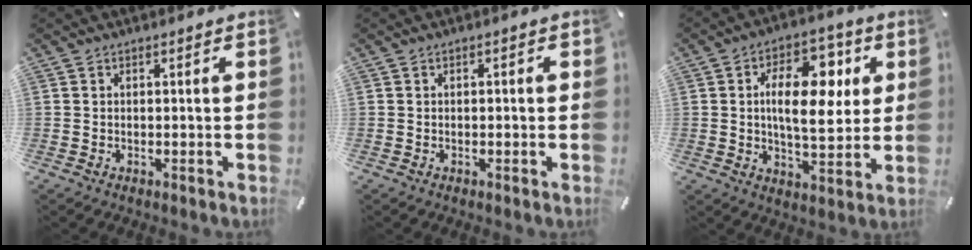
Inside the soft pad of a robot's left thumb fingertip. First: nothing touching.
{"total": 0.8, "force": [-0.2, 0.4, 0.7], "torque": [-0.012, 0.002, -0.005]}
{"total": 15.2, "force": [3.4, 8.3, 12.3], "torque": [-0.188, 0.004, 0.053]}